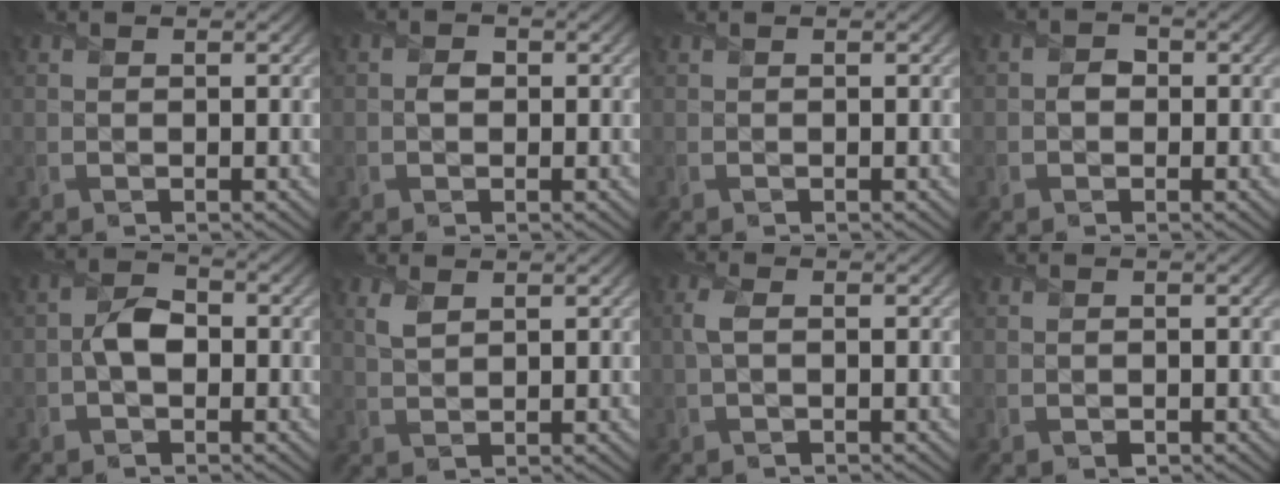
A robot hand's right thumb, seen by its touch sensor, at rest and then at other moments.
{"total": 1.2, "force": [-0.2, 1.0, 0.6], "torque": [-0.010, -0.003, -0.008]}
{"total": 0.0}
{"total": 1.5, "force": [-0.5, 1.3, 0.5], "torque": [-0.006, -0.003, -0.014]}
{"total": 3.4, "force": [-0.7, 2.2, 2.4], "torque": [-0.046, 0.005, -0.020]}
{"total": 1.9, "force": [1.1, 0.9, 1.3], "torque": [-0.036, -0.002, 0.027]}
{"total": 1.7, "force": [0.0, 0.7, 1.6], "torque": [-0.041, 0.005, -0.003]}
{"total": 0.6, "force": [-0.4, 0.4, 0.3], "torque": [-0.003, -0.006, -0.005]}